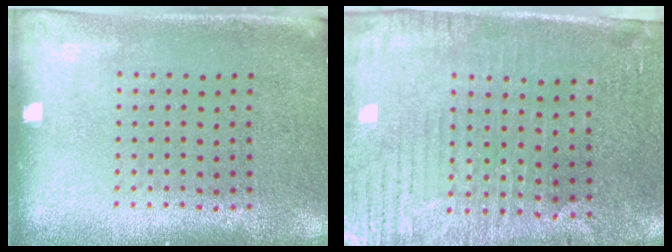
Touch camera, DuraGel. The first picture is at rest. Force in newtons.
{"total": 3.4, "press": 3.1, "slide": 1.3}